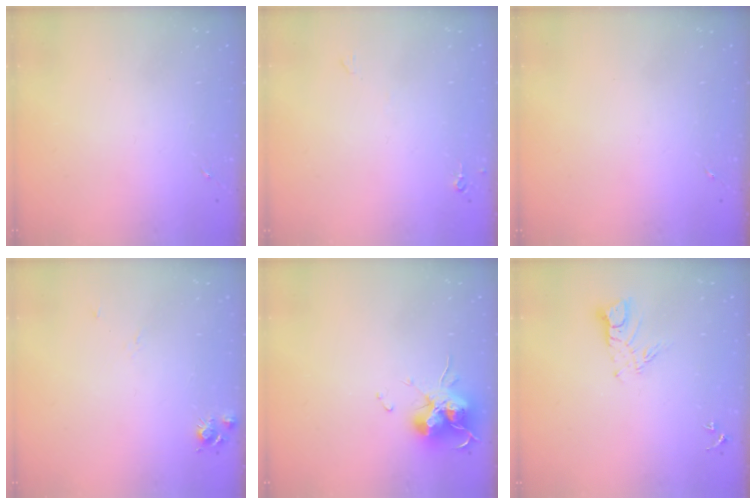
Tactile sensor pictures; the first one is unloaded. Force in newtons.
{"total": 4.1, "press": 4.0, "slide": 0.7}
{"total": 0.0}
{"total": 6.5, "press": 6.5, "slide": 0.8}
{"total": 15.2, "press": 15.1, "slide": 2.0}
{"total": 7.7, "press": 7.7, "slide": 0.7}